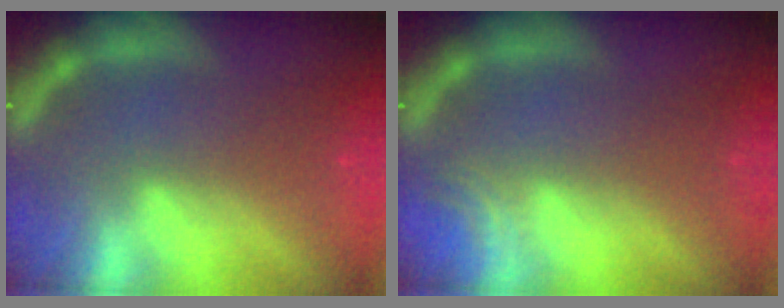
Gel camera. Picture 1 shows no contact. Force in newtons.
{"total": 1.5}